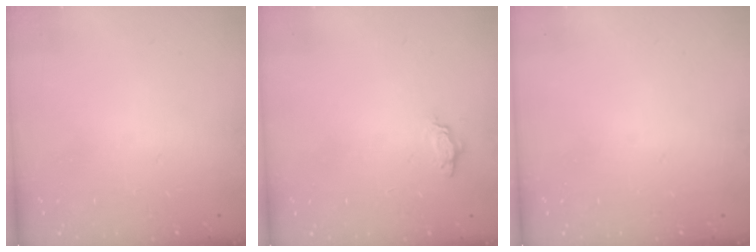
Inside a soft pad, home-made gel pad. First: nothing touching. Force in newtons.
{"total": 3.7, "press": 3.6, "slide": 0.5}
{"total": 0.0}